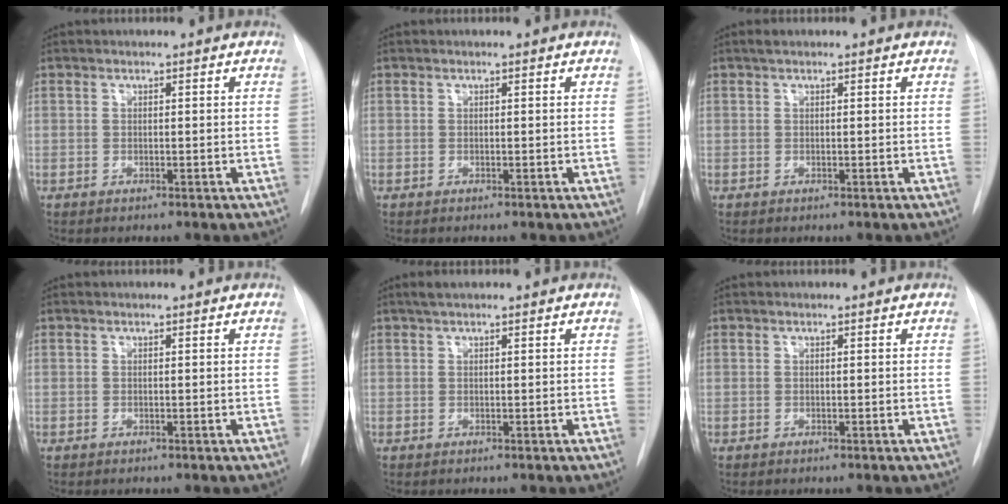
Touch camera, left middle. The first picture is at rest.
{"total": 0.0}
{"total": 0.8, "force": [0.6, 0.2, 0.5], "torque": [-0.013, 0.011, 0.010]}
{"total": 0.0}
{"total": 1.5, "force": [1.1, 0.2, 1.0], "torque": [-0.020, 0.012, 0.021]}
{"total": 0.0}